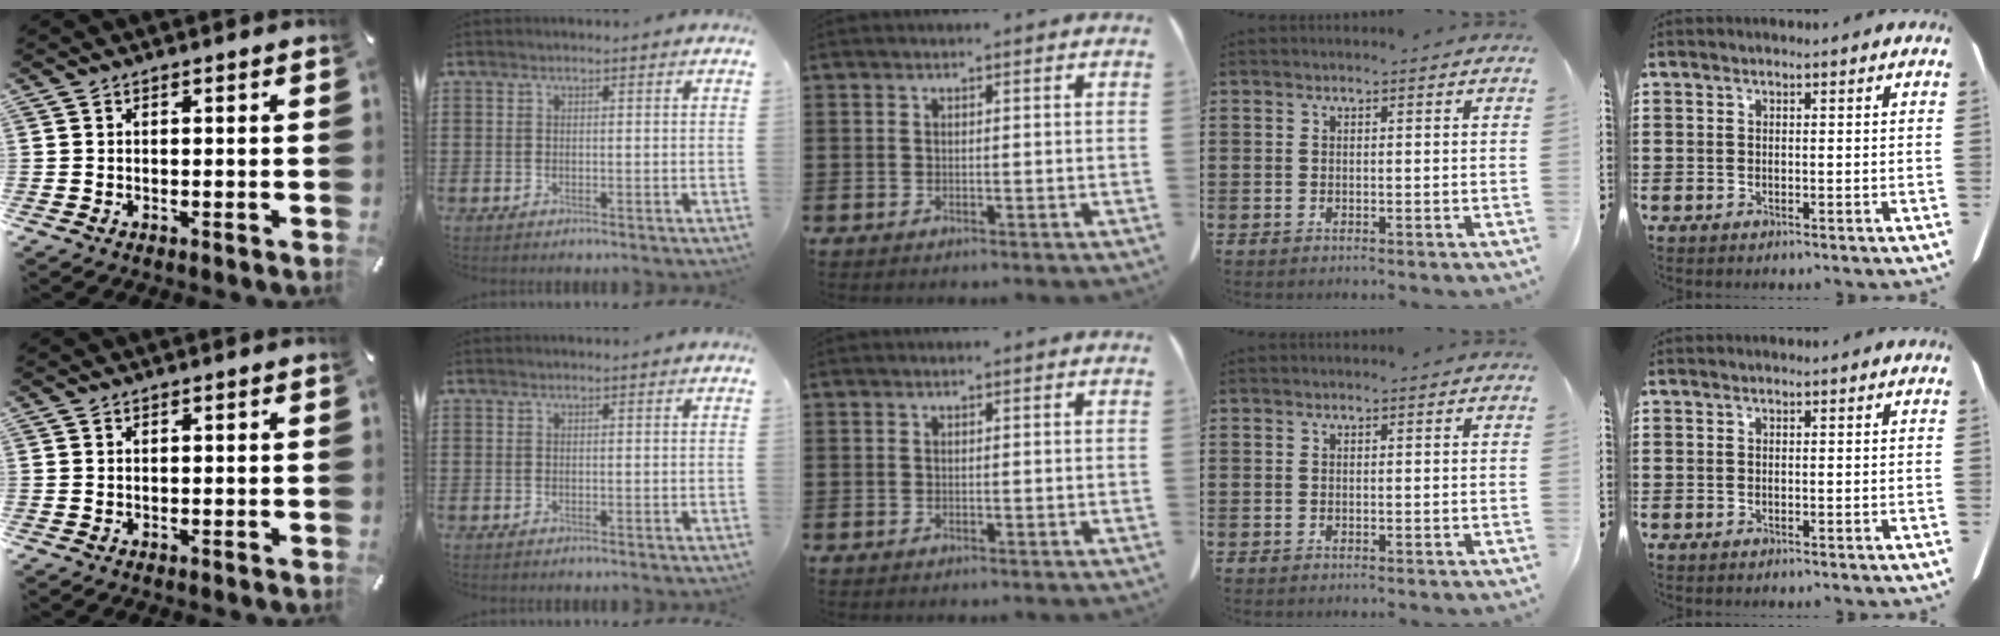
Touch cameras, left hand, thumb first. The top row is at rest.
{}